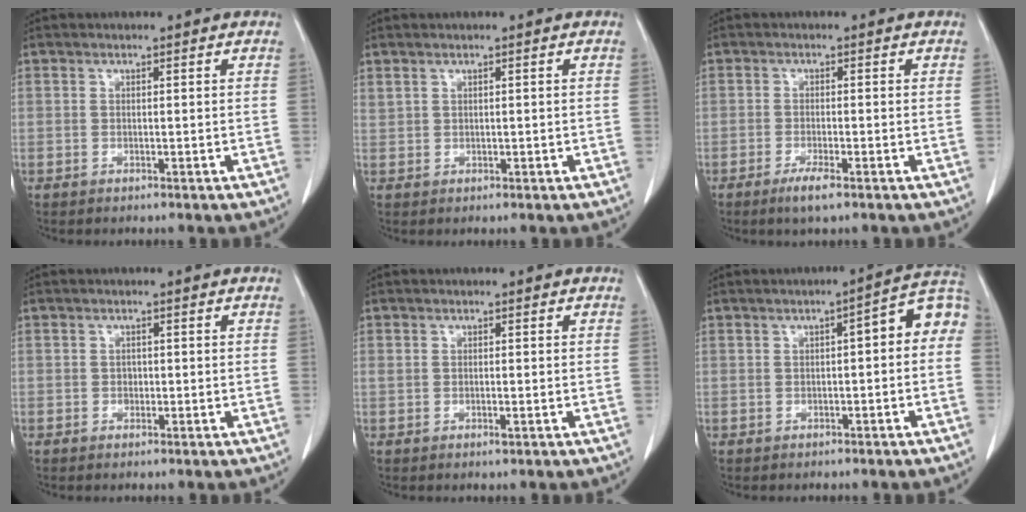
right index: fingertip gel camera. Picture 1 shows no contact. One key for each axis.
{"total": 1.0, "fx": 0.6, "fy": 0.5, "fz": 0.5, "tx": -0.017, "ty": 0.007, "tz": 0.020}
{"total": 3.0, "fx": -1.9, "fy": 0.2, "fz": 2.3, "tx": -0.046, "ty": -0.006, "tz": -0.035}
{"total": 0.8, "fx": -0.1, "fy": 0.8, "fz": 0.4, "tx": -0.003, "ty": 0.003, "tz": -0.002}
{"total": 1.0, "fx": -0.2, "fy": 0.3, "fz": 0.9, "tx": -0.018, "ty": -0.002, "tz": 0.001}
{"total": 6.5, "fx": 0.3, "fy": 1.7, "fz": 6.3, "tx": -0.078, "ty": 0.034, "tz": -0.002}